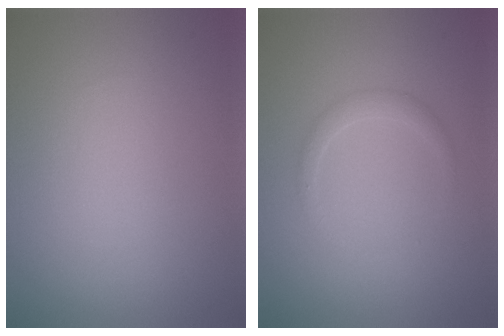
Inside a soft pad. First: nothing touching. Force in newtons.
{"total": 1.1, "press": 1.1, "slide": 0.1}